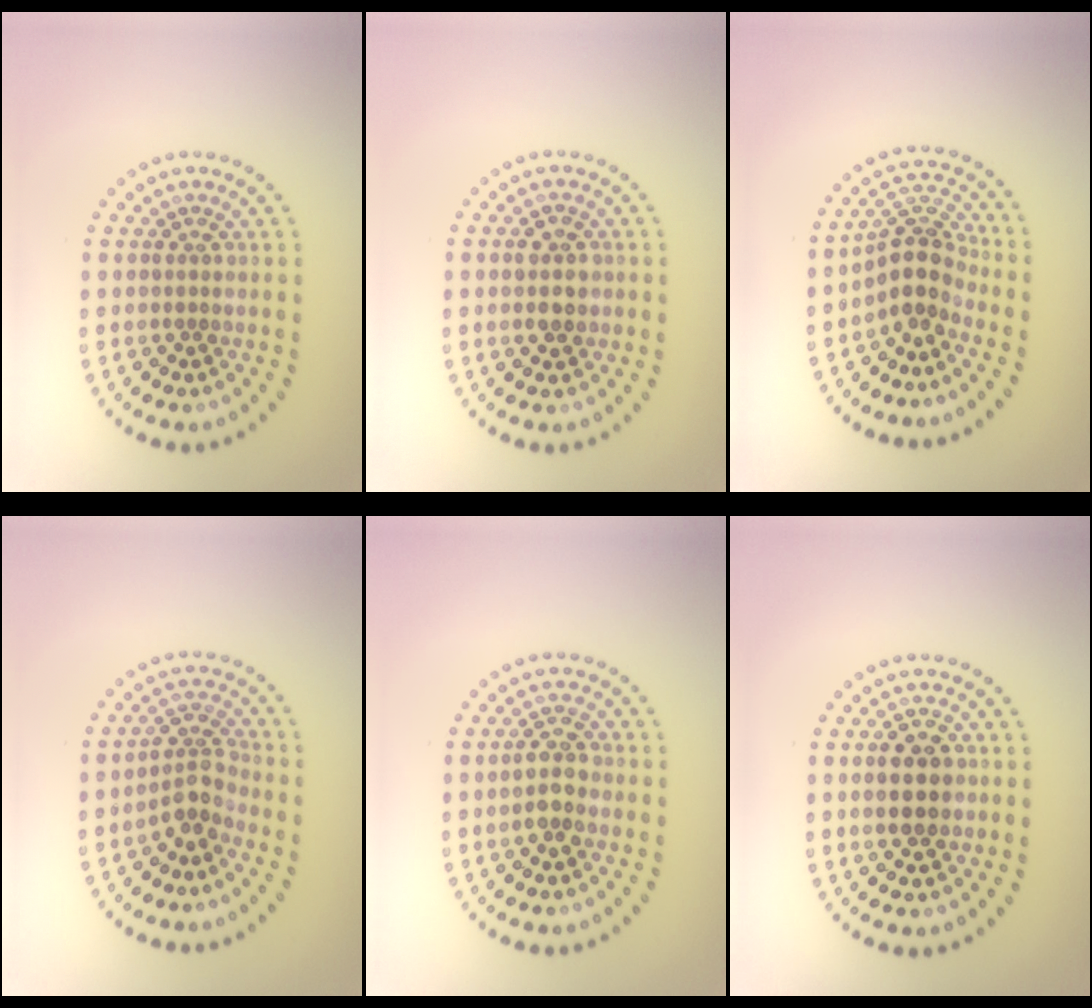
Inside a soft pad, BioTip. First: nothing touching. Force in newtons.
{"total": 2.8, "press": 2.8, "slide": 0.1}
{"total": 3.7, "press": 2.8, "slide": 2.4}
{"total": 2.8, "press": 2.2, "slide": 1.7}
{"total": 2.5, "press": 2.4, "slide": 0.6}
{"total": 3.8, "press": 3.8, "slide": 0.1}